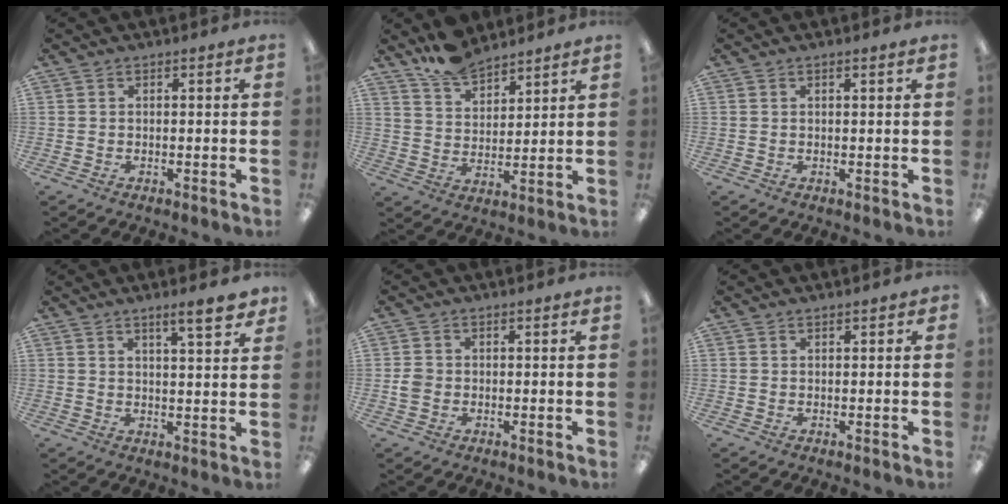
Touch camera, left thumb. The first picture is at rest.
{"total": 9.7, "force": [8.5, 3.8, 2.9], "torque": [-0.058, -0.051, 0.159]}
{"total": 1.1, "force": [0.7, 0.1, 0.9], "torque": [-0.017, 0.000, 0.011]}
{"total": 6.6, "force": [4.9, 1.4, 4.3], "torque": [-0.055, -0.030, 0.076]}
{"total": 2.3, "force": [-0.3, 2.0, 1.0], "torque": [-0.017, 0.004, -0.006]}
{"total": 0.8, "force": [0.6, 0.3, 0.4], "torque": [-0.009, 0.000, 0.011]}